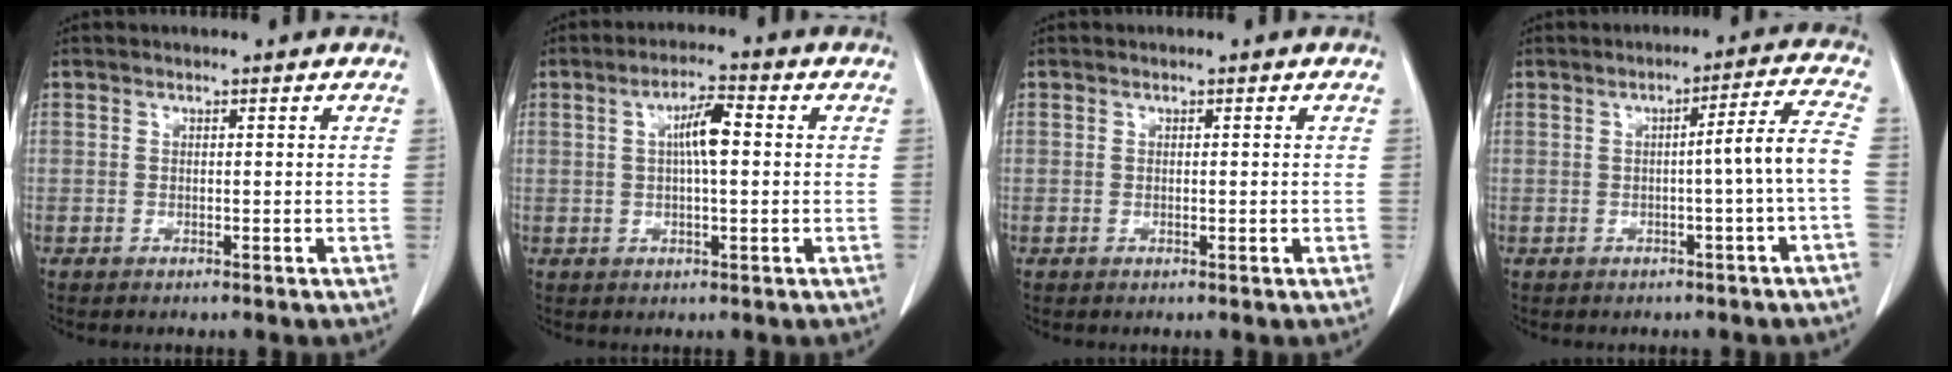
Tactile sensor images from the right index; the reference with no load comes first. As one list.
[{"total": 5.8, "force": [0.9, 1.3, 5.6], "torque": [-0.107, 0.012, 0.016]}, {"total": 0.9, "force": [-0.1, 0.4, 0.8], "torque": [-0.022, 0.000, 0.001]}, {"total": 7.0, "force": [-1.2, -0.9, 6.9], "torque": [-0.096, 0.016, -0.014]}]